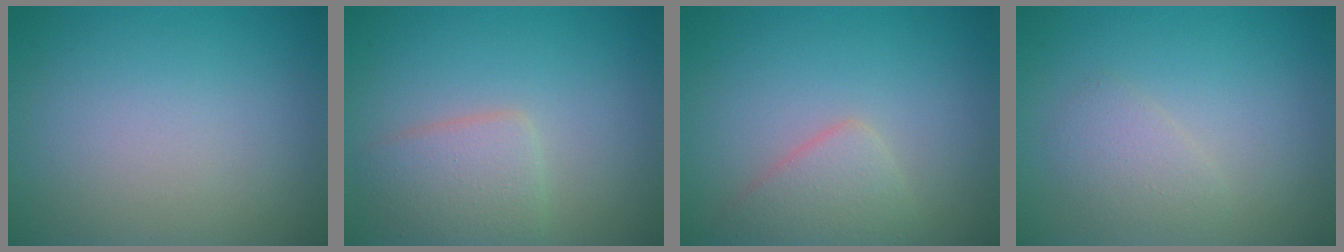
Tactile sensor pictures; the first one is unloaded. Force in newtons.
{"total": 3.1, "press": 3.1, "slide": 0.2}
{"total": 2.7, "press": 2.7, "slide": 0.0}
{"total": 1.5, "press": 1.5, "slide": 0.1}